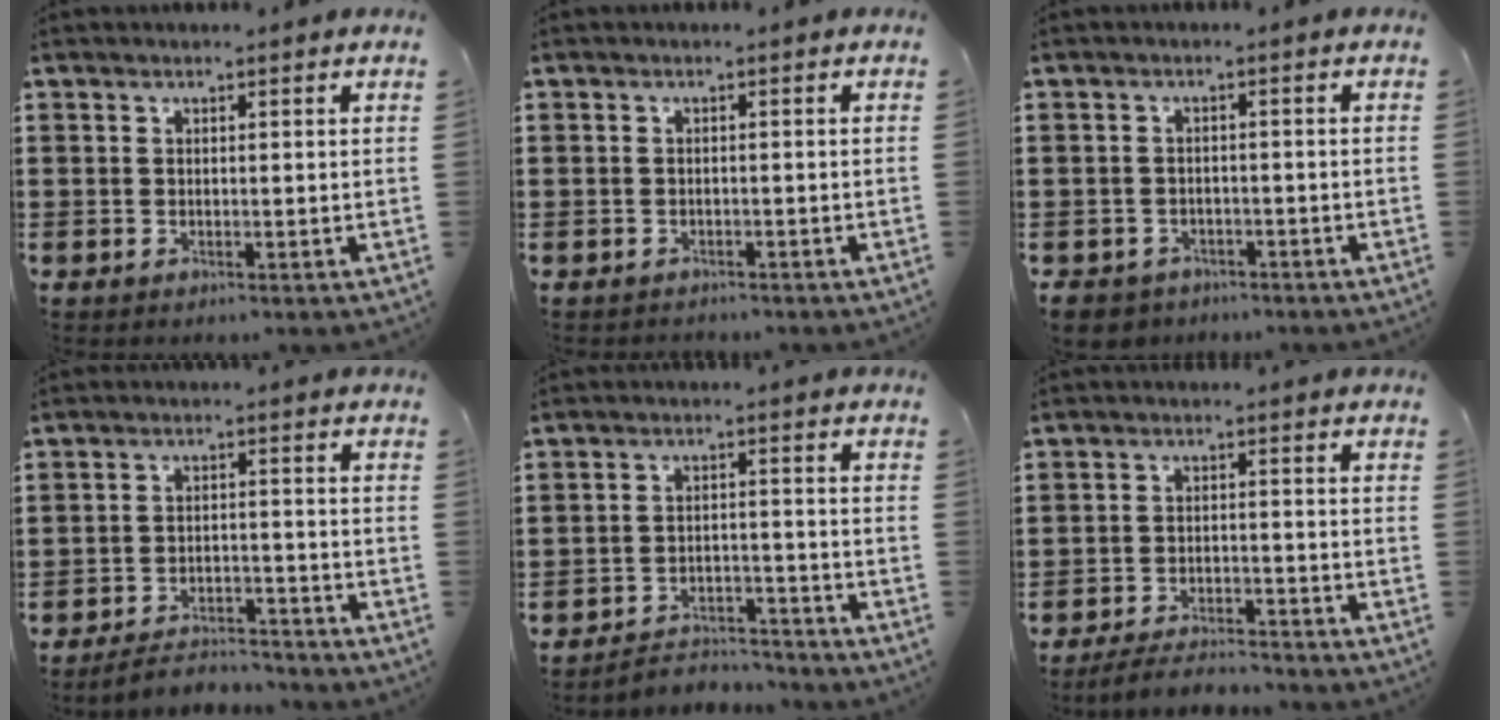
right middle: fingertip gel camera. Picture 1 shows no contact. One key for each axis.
{"total": 1.1, "fx": -1.0, "fy": 0.4, "fz": -0.2, "tx": 0.001, "ty": 0.004, "tz": -0.023}
{"total": 2.7, "fx": -2.5, "fy": 0.9, "fz": -0.1, "tx": -0.012, "ty": -0.002, "tz": -0.059}
{"total": 4.0, "fx": -3.9, "fy": 0.6, "fz": 0.4, "tx": -0.010, "ty": 0.007, "tz": -0.083}
{"total": 3.8, "fx": -3.8, "fy": 0.7, "fz": 0.3, "tx": -0.010, "ty": 0.006, "tz": -0.081}
{"total": 4.2, "fx": -4.1, "fy": 0.5, "fz": 1.0, "tx": -0.016, "ty": 0.003, "tz": -0.082}